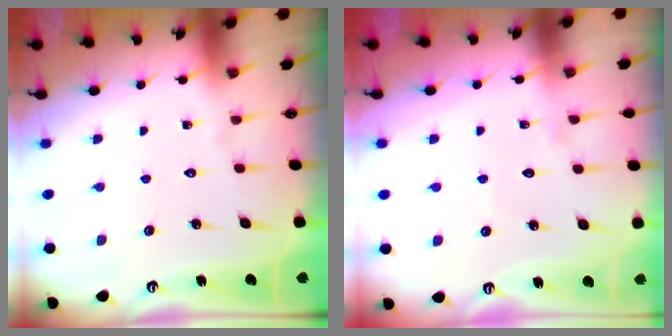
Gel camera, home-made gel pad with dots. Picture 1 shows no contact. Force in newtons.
{"total": 2.7, "press": 2.7, "slide": 0.3}